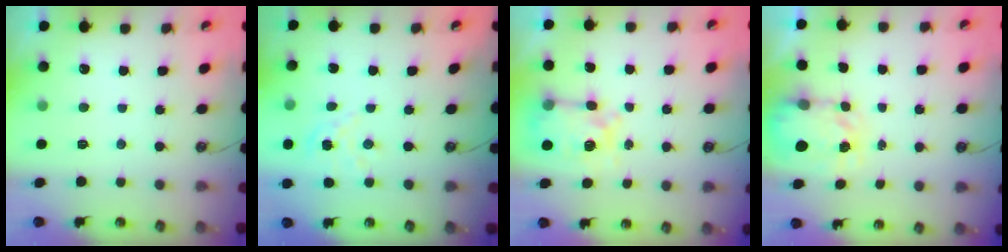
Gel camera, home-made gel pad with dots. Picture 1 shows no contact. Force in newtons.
{"total": 2.5, "press": 2.5, "slide": 0.2}
{"total": 7.2, "press": 7.1, "slide": 0.6}
{"total": 3.4, "press": 3.4, "slide": 0.3}